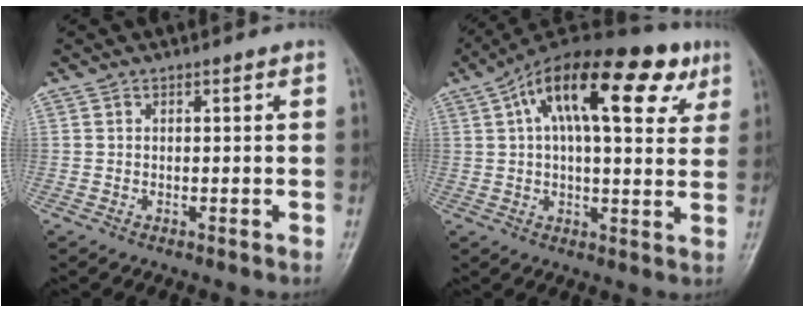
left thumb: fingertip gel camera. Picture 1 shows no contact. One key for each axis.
{"total": 23.1, "fx": 9.5, "fy": 9.9, "fz": 18.5, "tx": -0.265, "ty": 0.023, "tz": 0.139}